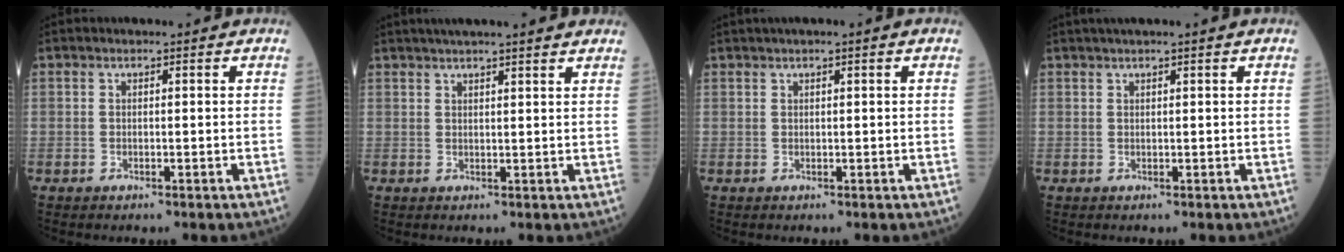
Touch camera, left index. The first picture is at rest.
{"total": 10.4, "force": [9.0, 0.5, 5.3], "torque": [-0.074, 0.032, 0.107]}
{"total": 1.9, "force": [1.1, -0.1, 1.6], "torque": [-0.030, 0.015, 0.019]}
{"total": 2.1, "force": [1.5, -0.4, 1.3], "torque": [-0.020, 0.018, 0.031]}